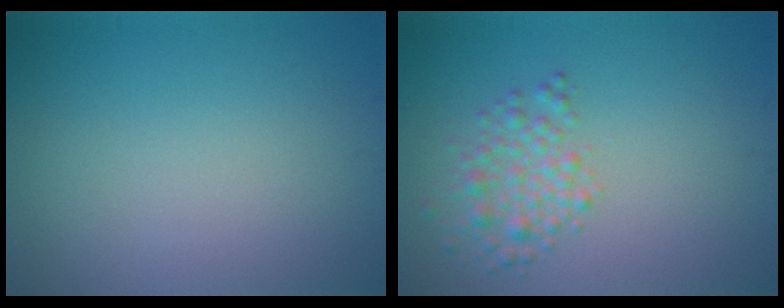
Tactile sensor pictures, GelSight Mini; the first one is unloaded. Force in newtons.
{"total": 2.6, "press": 2.6, "slide": 0.1}